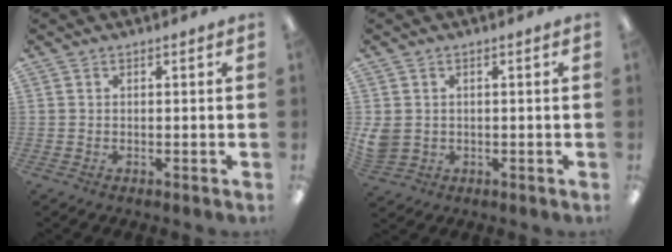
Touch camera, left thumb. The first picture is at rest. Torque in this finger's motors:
{"motor_torque": [-0.09, 0.23, 0.22, -0.11, 0.02]}